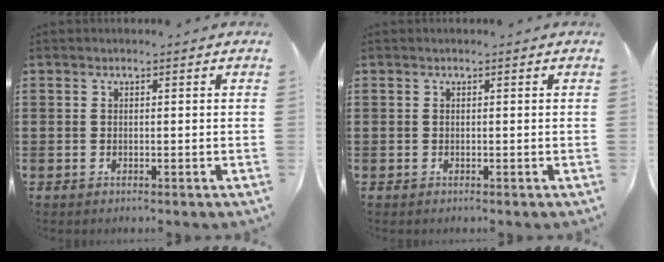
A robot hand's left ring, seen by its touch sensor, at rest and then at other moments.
{"total": 0.0}